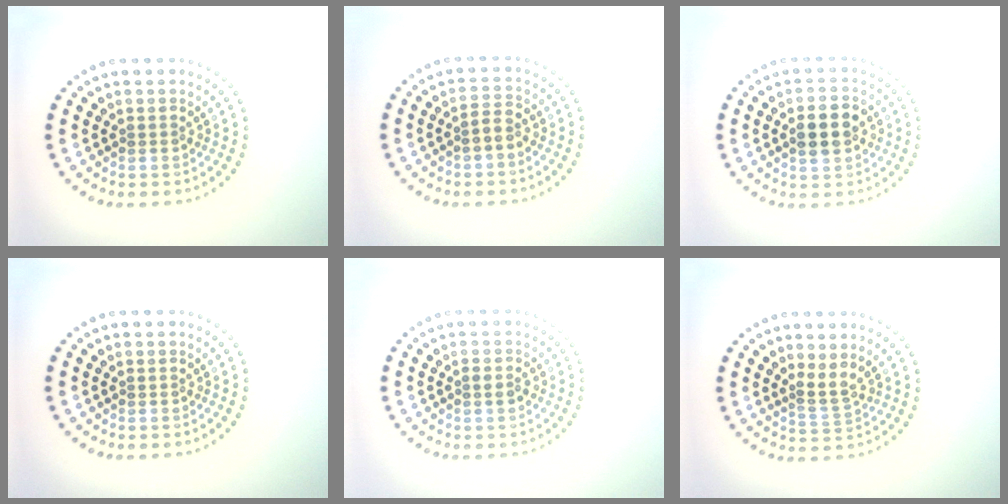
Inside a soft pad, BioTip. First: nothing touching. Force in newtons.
{"total": 1.6, "press": 1.4, "slide": 0.7}
{"total": 3.8, "press": 3.8, "slide": 0.2}
{"total": 0.0}
{"total": 1.1, "press": 1.1, "slide": 0.1}
{"total": 1.9, "press": 1.2, "slide": 1.5}